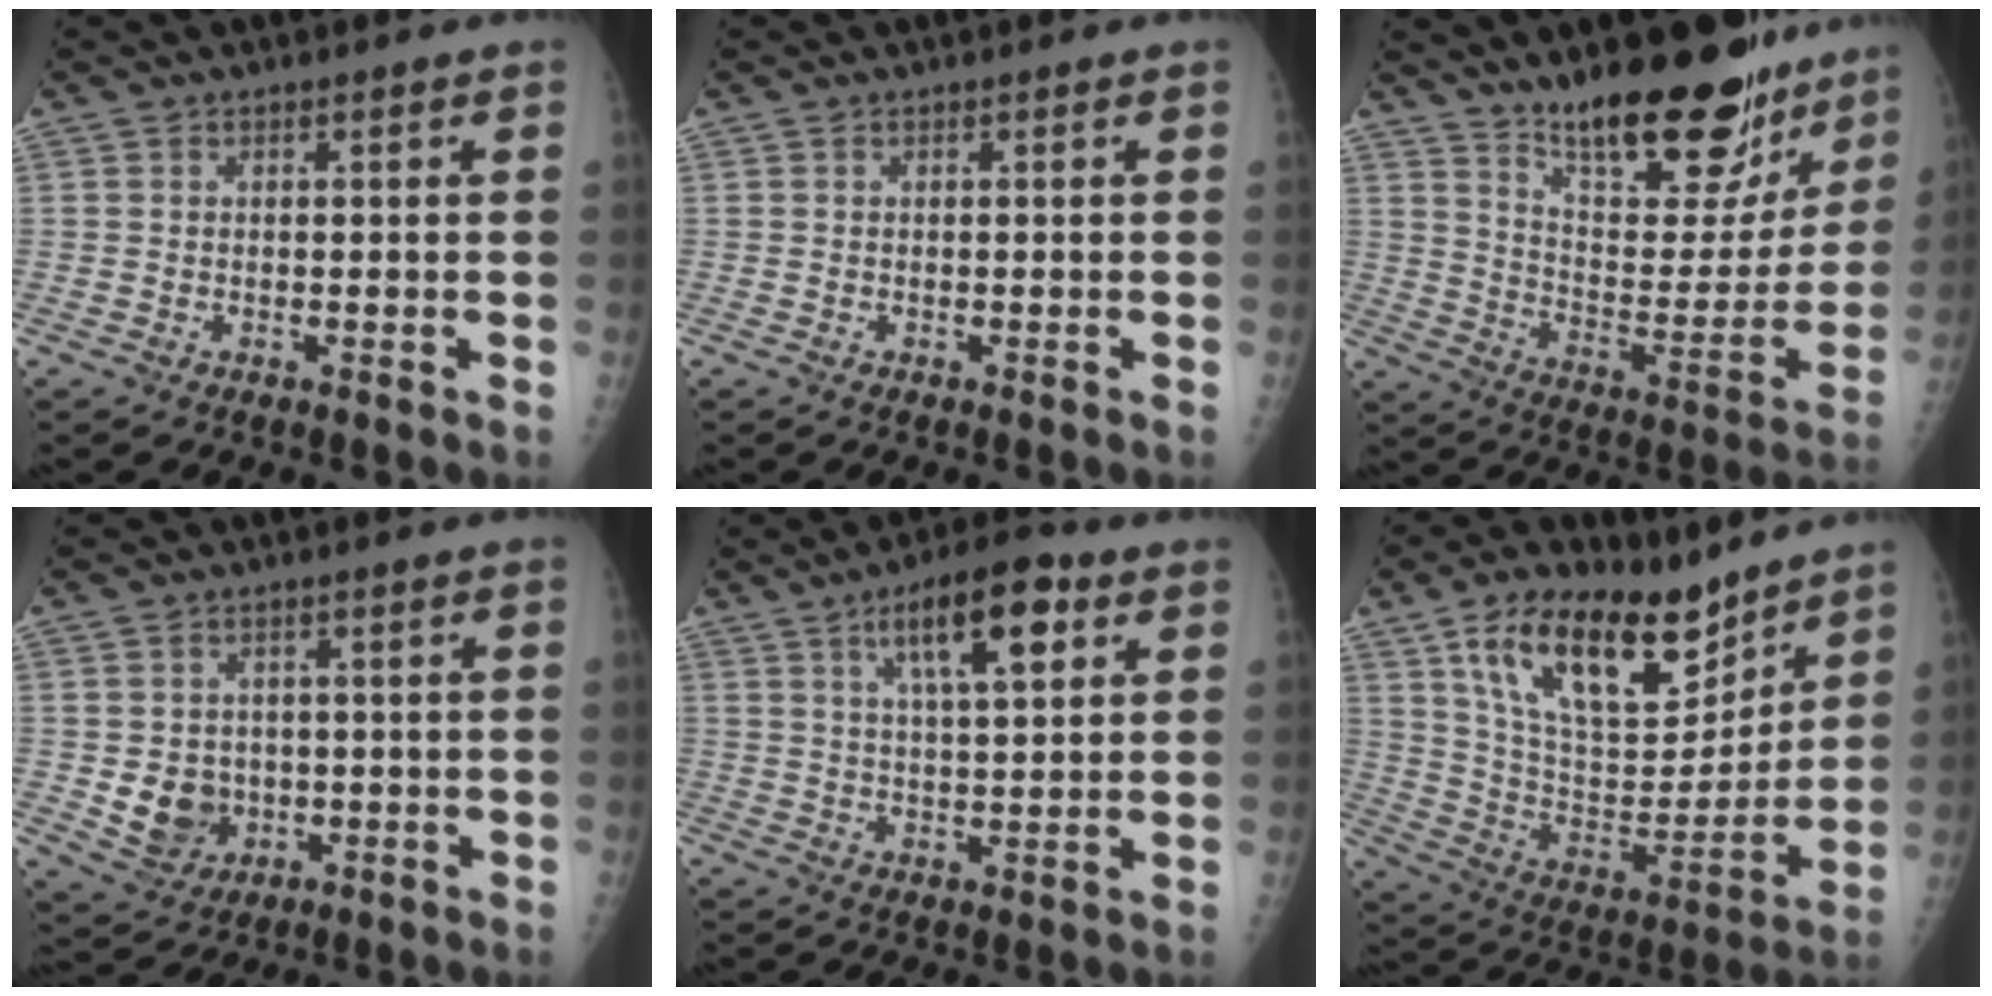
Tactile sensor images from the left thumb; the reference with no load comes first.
{"total": 0.0}
{"total": 23.0, "force": [17.1, 8.3, 12.9], "torque": [-0.140, -0.108, 0.266]}
{"total": 6.6, "force": [-0.6, 5.9, 3.0], "torque": [-0.021, 0.002, 0.004]}
{"total": 11.9, "force": [5.4, 3.8, 9.9], "torque": [-0.144, -0.009, 0.086]}
{"total": 22.1, "force": [14.0, 10.1, 13.8], "torque": [-0.195, -0.062, 0.252]}